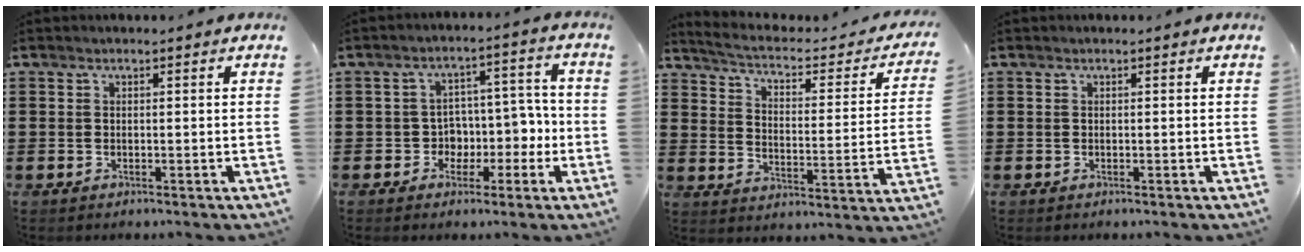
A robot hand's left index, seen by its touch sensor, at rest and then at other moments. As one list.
[{"total": 5.1, "force": [-1.0, 4.8, 1.4], "torque": [-0.040, 0.001, -0.022]}, {"total": 2.8, "force": [2.3, 0.3, 1.6], "torque": [-0.048, -0.025, 0.029]}, {"total": 0.0}]